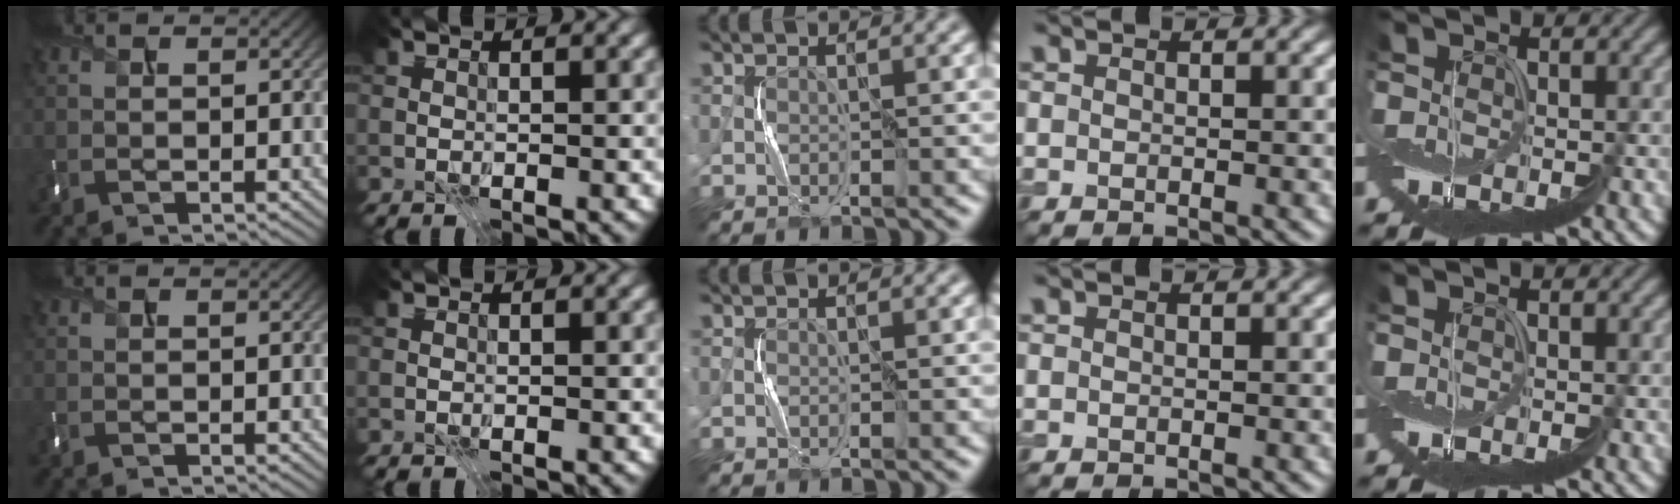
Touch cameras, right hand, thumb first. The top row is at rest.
{}